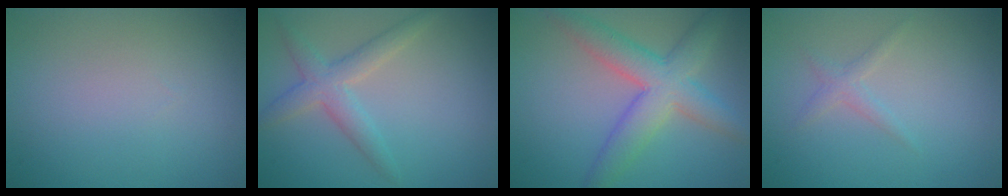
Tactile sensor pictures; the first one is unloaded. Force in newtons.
{"total": 3.1, "press": 3.1, "slide": 0.0}
{"total": 5.9, "press": 5.9, "slide": 0.2}
{"total": 1.2, "press": 1.2, "slide": 0.1}